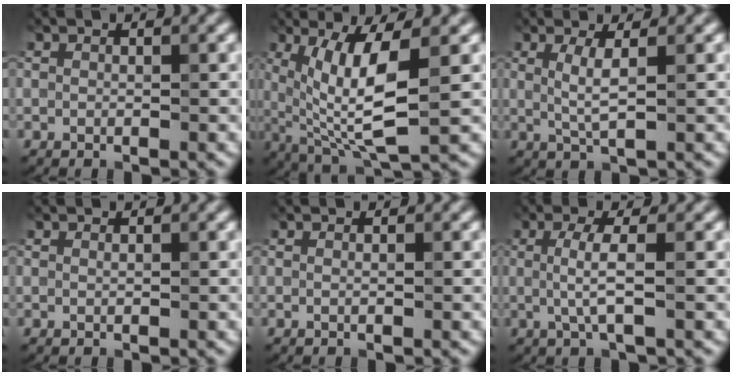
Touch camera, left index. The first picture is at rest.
{"total": 7.5, "force": [1.0, 1.9, 7.2], "torque": [-0.137, -0.010, 0.025]}
{"total": 2.4, "force": [0.5, 0.3, 2.3], "torque": [-0.047, -0.002, 0.012]}
{"total": 0.0}
{"total": 0.0}
{"total": 2.9, "force": [0.0, 0.3, 2.8], "torque": [-0.060, 0.001, -0.001]}